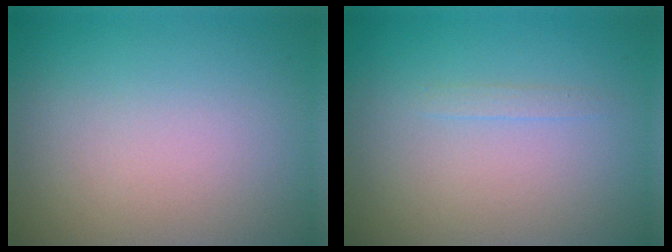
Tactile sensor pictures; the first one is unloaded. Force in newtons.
{"total": 0.6, "press": 0.6, "slide": 0.0}